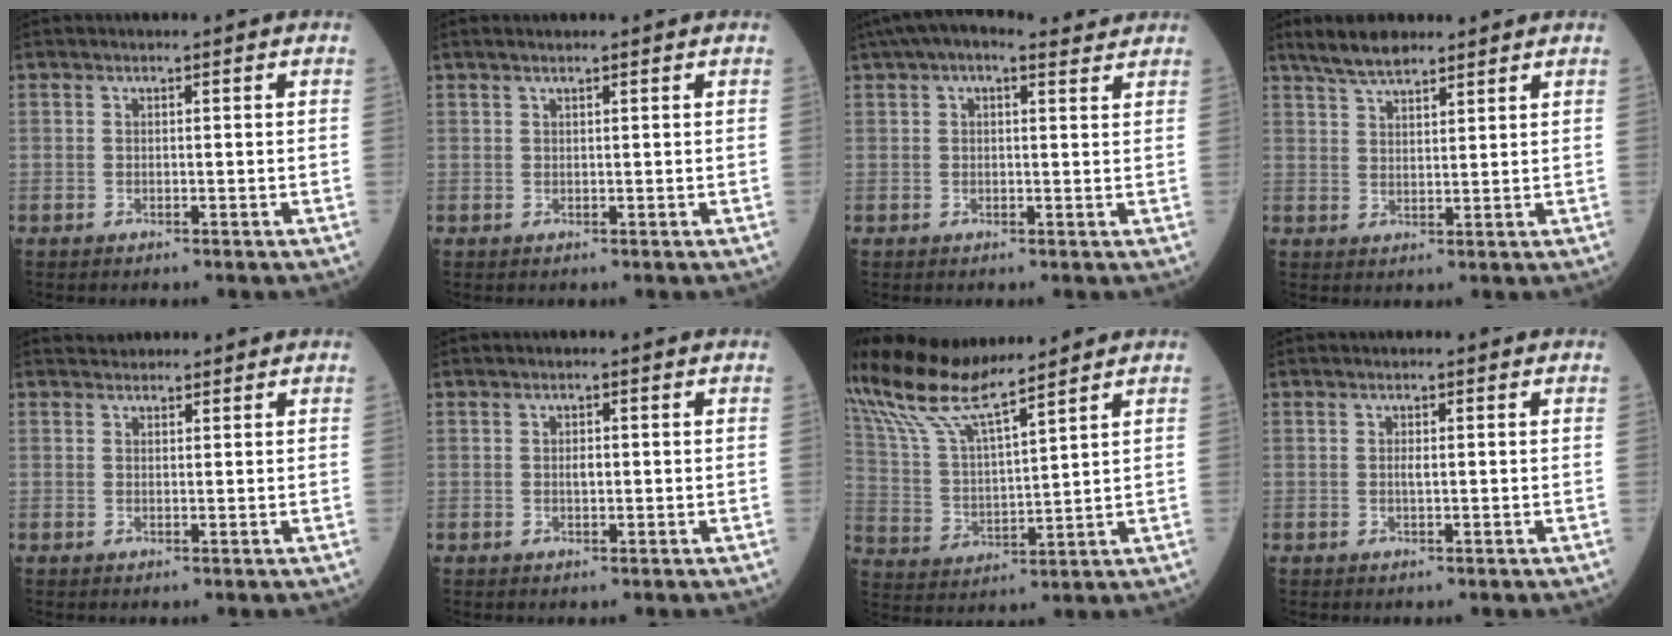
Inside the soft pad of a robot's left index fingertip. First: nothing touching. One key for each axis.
{"total": 1.5, "fx": 1.2, "fy": 0.0, "fz": 0.9, "tx": -0.015, "ty": 0.017, "tz": 0.023}
{"total": 7.8, "fx": 6.0, "fy": 2.5, "fz": 4.3, "tx": -0.079, "ty": 0.044, "tz": 0.088}
{"total": 5.9, "fx": 5.0, "fy": 1.5, "fz": 2.8, "tx": -0.063, "ty": 0.019, "tz": 0.093}
{"total": 2.6, "fx": 2.5, "fy": 0.8, "fz": 0.2, "tx": -0.003, "ty": 0.026, "tz": 0.039}
{"total": 1.1, "fx": 0.1, "fy": 0.5, "fz": 1.0, "tx": -0.021, "ty": 0.000, "tz": 0.003}
{"total": 12.7, "fx": 11.2, "fy": 0.5, "fz": 6.1, "tx": -0.141, "ty": 0.013, "tz": 0.223}
{"total": 0.8, "fx": 0.1, "fy": 0.1, "fz": 0.8, "tx": -0.018, "ty": -0.001, "tz": 0.002}